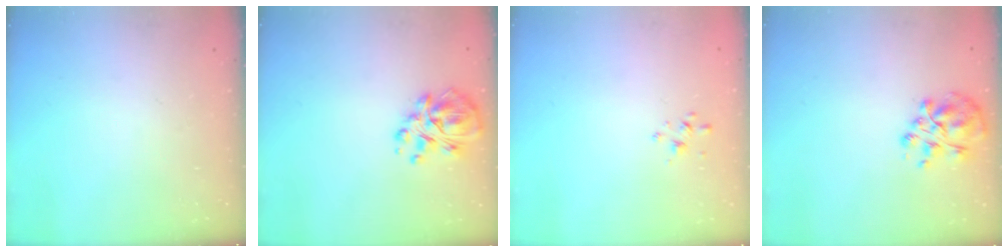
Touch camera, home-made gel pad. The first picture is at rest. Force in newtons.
{"total": 10.7, "press": 10.1, "slide": 3.4}
{"total": 1.7, "press": 1.7, "slide": 0.3}
{"total": 7.8, "press": 7.8, "slide": 1.0}